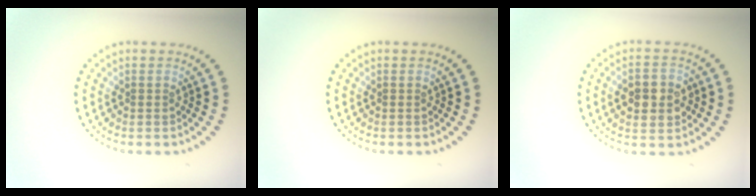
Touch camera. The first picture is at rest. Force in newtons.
{"total": 0.0}
{"total": 4.3, "press": 4.3, "slide": 0.3}